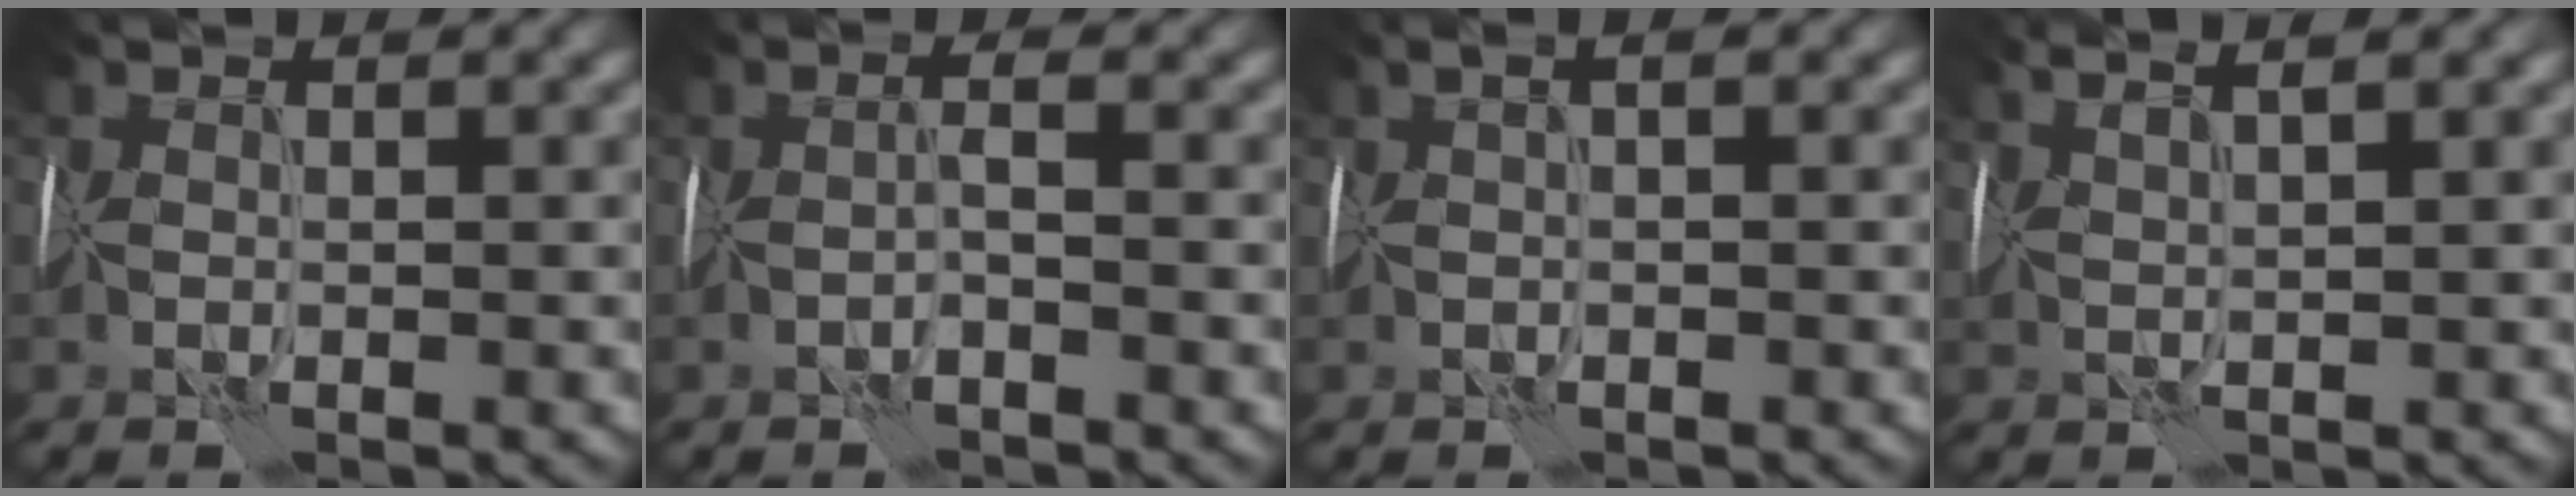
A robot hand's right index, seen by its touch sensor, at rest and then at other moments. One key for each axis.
{"total": 1.1, "fx": -0.3, "fy": -0.4, "fz": 1.0, "tx": -0.022, "ty": 0.007, "tz": -0.011}
{"total": 1.8, "fx": 0.8, "fy": 0.2, "fz": 1.6, "tx": -0.026, "ty": 0.017, "tz": 0.010}
{"total": 5.2, "fx": 3.5, "fy": 1.5, "fz": 3.6, "tx": -0.046, "ty": 0.037, "tz": 0.036}